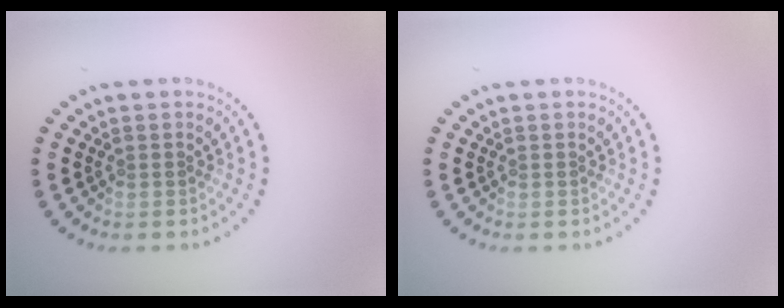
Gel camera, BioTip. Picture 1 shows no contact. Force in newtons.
{"total": 0.0}